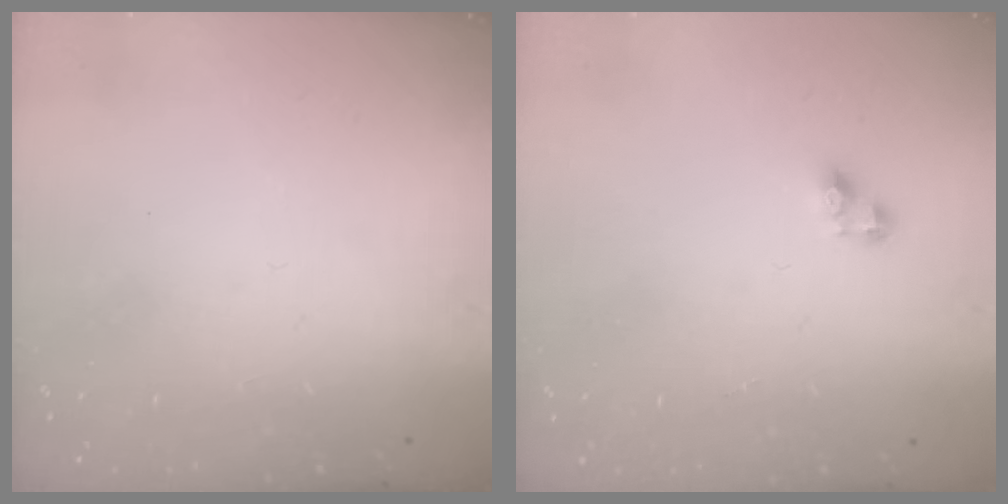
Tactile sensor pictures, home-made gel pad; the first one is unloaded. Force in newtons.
{"total": 3.4, "press": 3.4, "slide": 0.4}